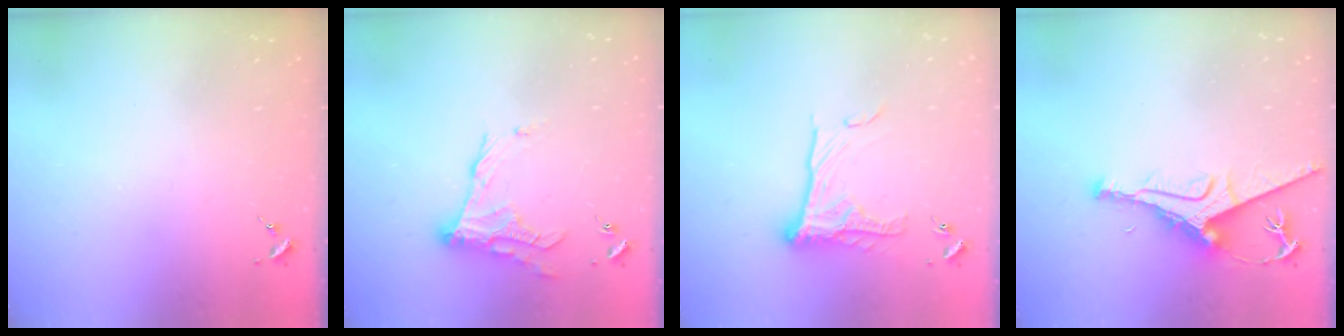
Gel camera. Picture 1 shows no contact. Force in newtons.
{"total": 12.1, "press": 12.1, "slide": 0.3}
{"total": 14.6, "press": 14.5, "slide": 1.0}
{"total": 9.7, "press": 9.7, "slide": 0.7}